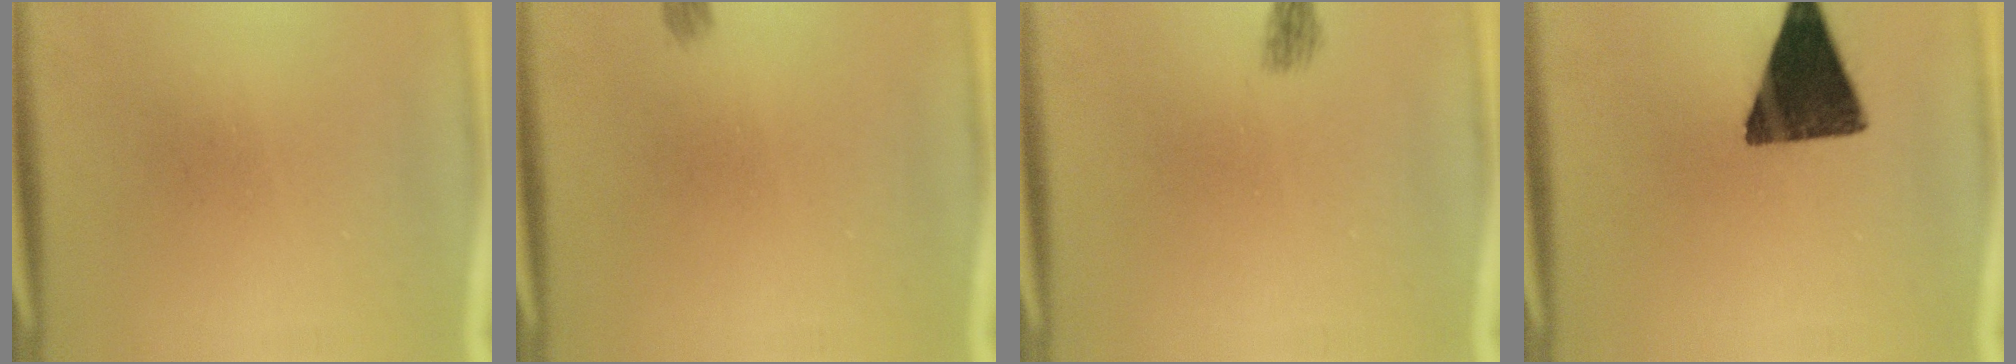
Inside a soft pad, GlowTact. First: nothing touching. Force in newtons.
{"total": 1.0}
{"total": 1.4}
{"total": 15.5}